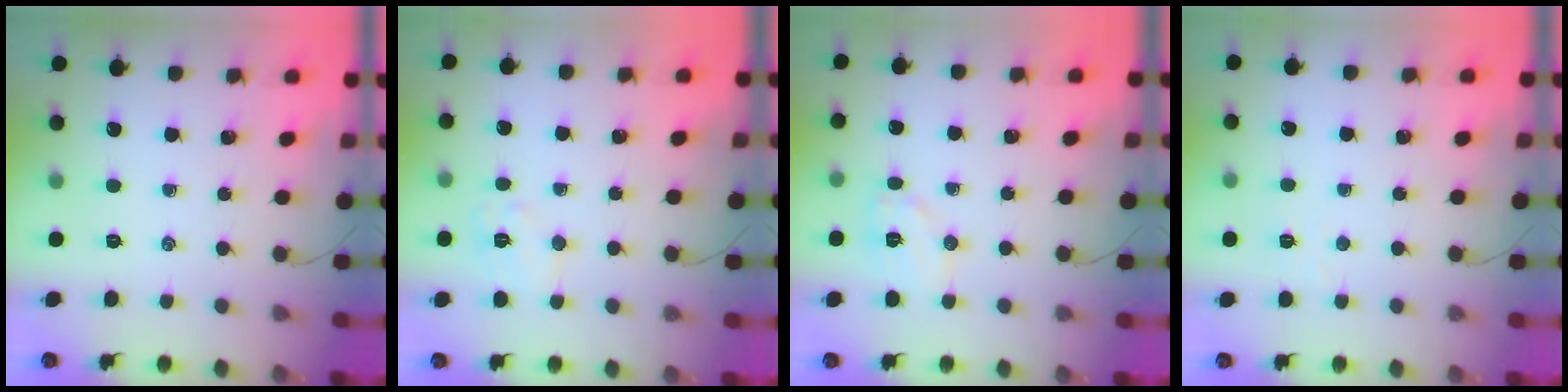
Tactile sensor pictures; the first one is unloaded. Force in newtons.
{"total": 6.7, "press": 6.6, "slide": 0.9}
{"total": 6.7, "press": 6.6, "slide": 0.9}
{"total": 2.9, "press": 2.8, "slide": 0.6}